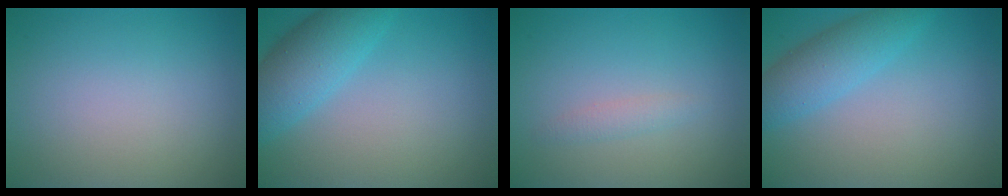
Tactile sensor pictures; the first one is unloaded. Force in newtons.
{"total": 5.0, "press": 5.0, "slide": 0.2}
{"total": 1.0, "press": 1.0, "slide": 0.0}
{"total": 3.9, "press": 3.9, "slide": 0.1}